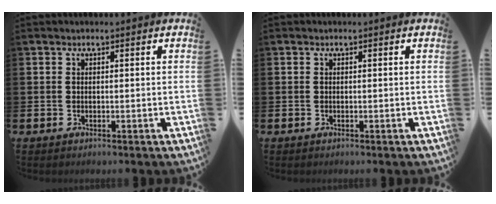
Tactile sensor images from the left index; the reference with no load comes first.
{"total": 0.0}